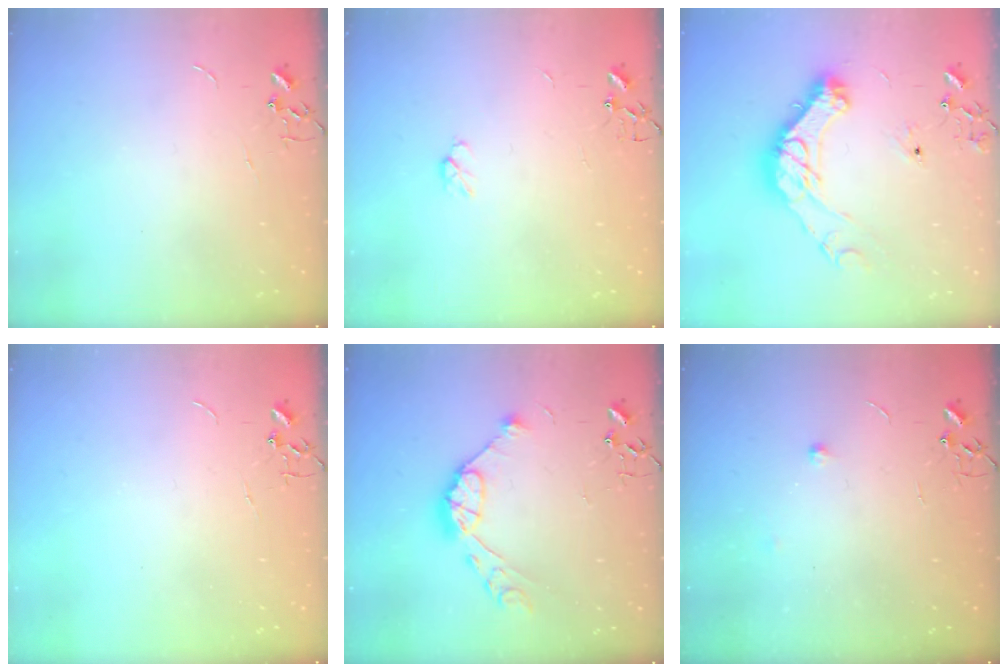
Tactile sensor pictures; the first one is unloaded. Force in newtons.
{"total": 3.7, "press": 3.7, "slide": 0.7}
{"total": 17.8, "press": 17.7, "slide": 1.8}
{"total": 0.0}
{"total": 11.7, "press": 11.6, "slide": 1.0}
{"total": 6.1, "press": 6.0, "slide": 0.9}